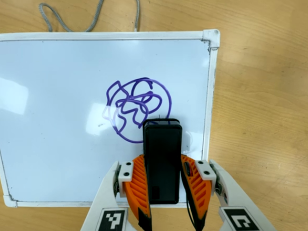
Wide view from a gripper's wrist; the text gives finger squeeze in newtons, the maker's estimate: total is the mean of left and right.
{"total": 4.3, "left": 2.9, "right": 5.8}